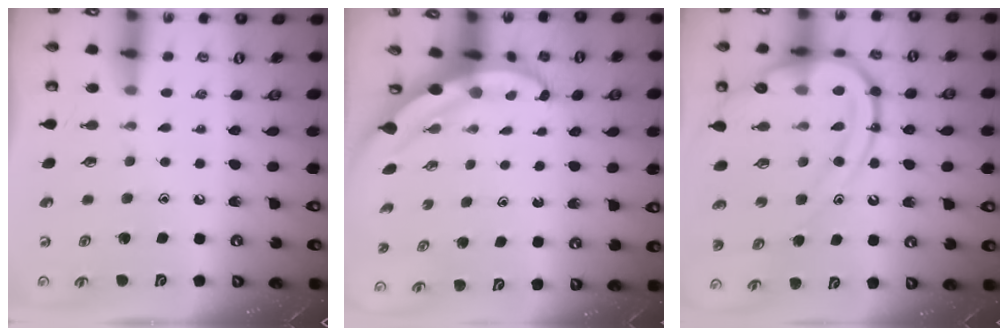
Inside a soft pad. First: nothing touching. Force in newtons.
{"total": 4.1, "press": 4.1, "slide": 0.6}
{"total": 17.5, "press": 17.4, "slide": 1.4}